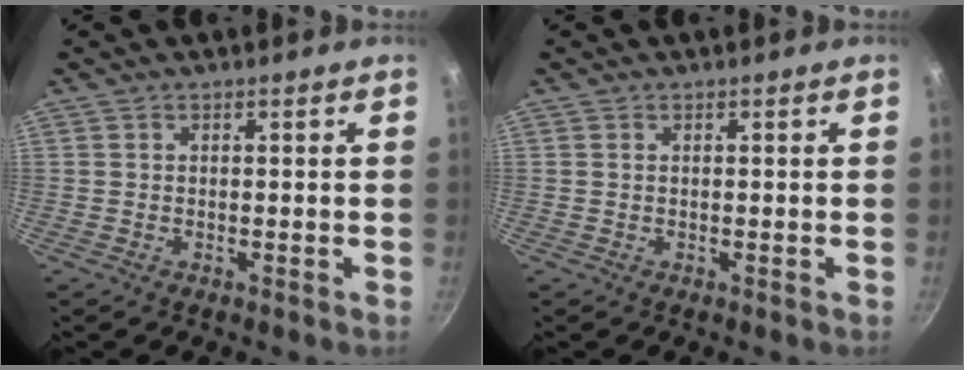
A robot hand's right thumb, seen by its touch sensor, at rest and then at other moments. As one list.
[{"total": 0.0}]